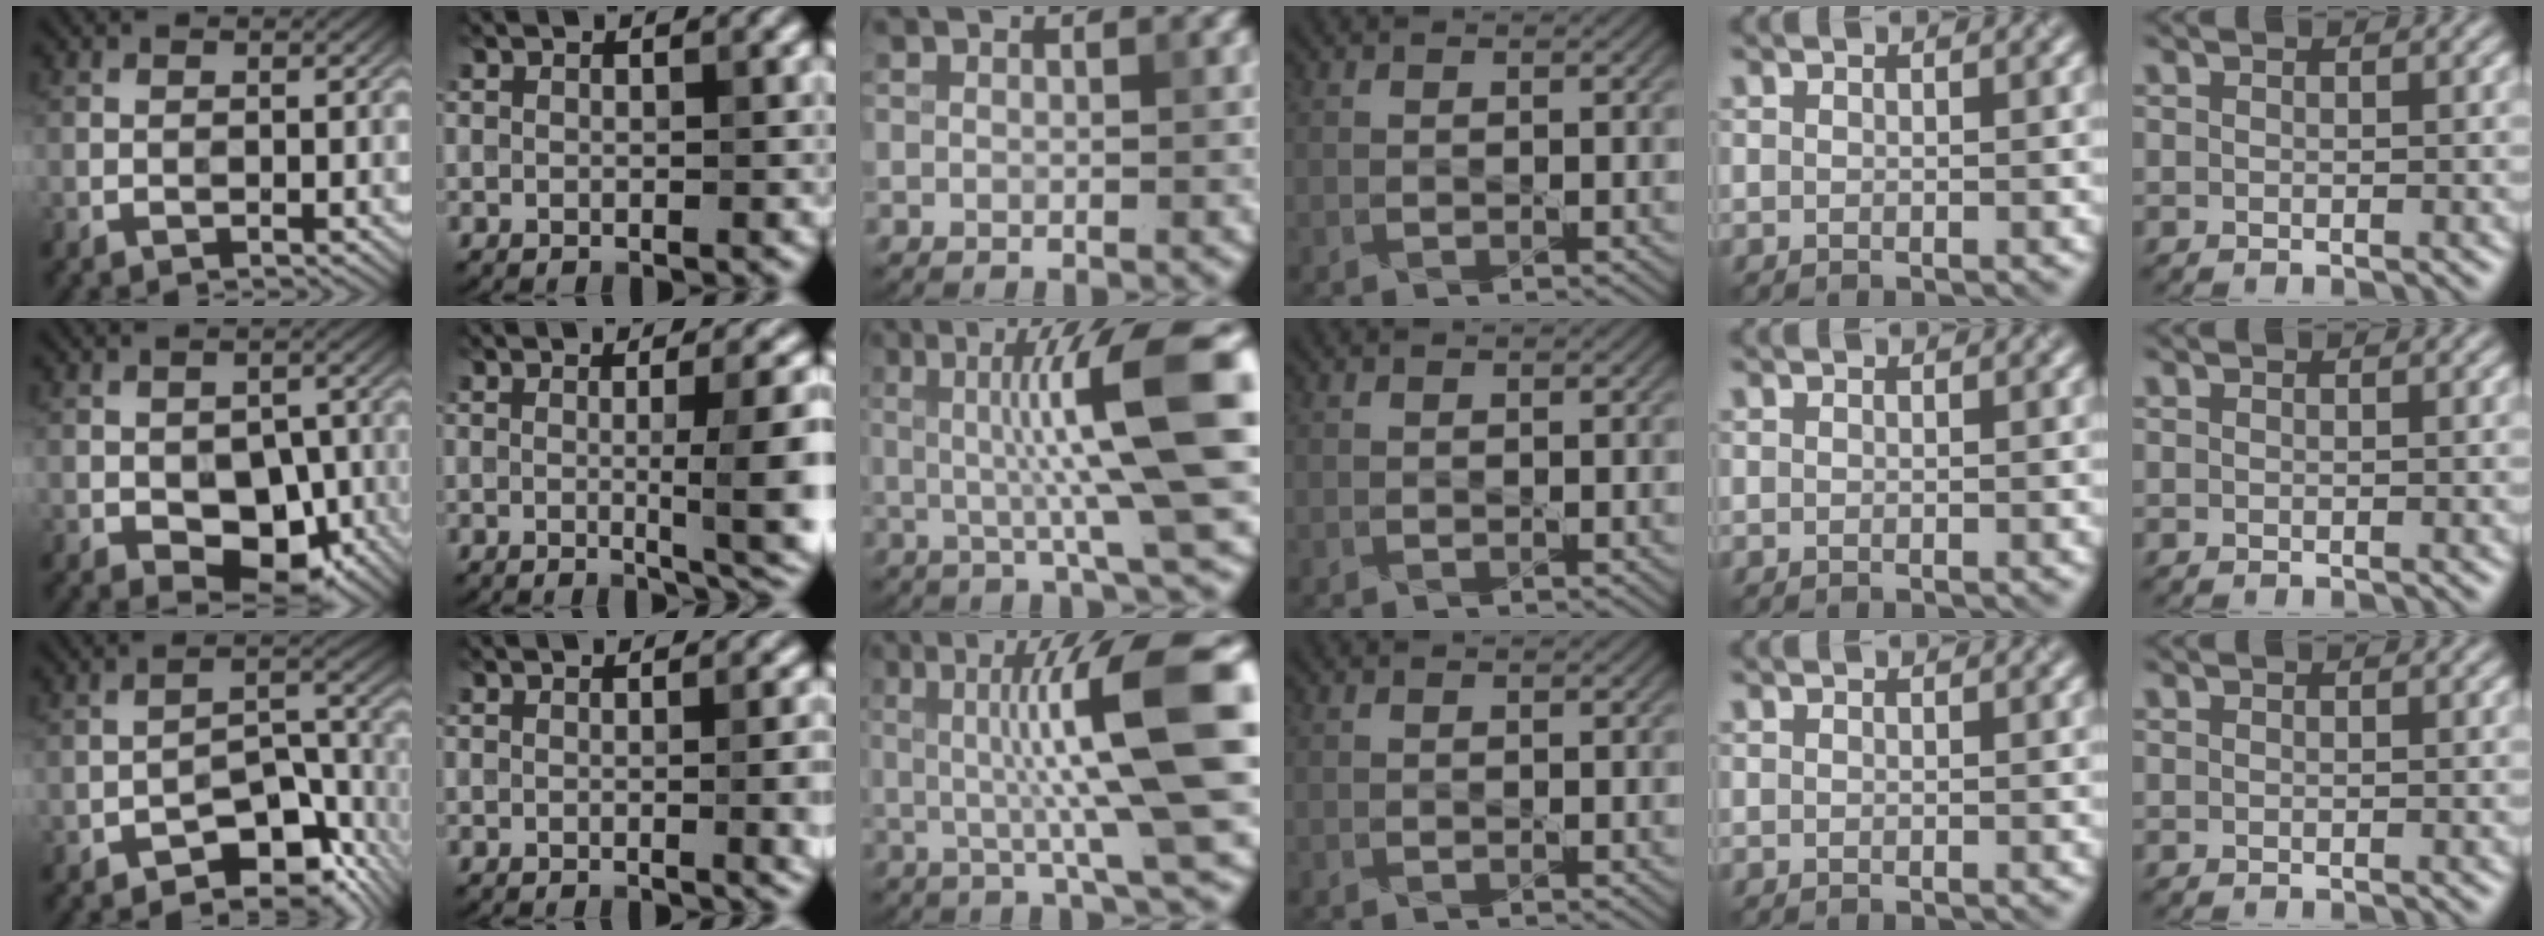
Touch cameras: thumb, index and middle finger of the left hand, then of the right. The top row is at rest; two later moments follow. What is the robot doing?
{"motion": "shake", "object": "plastic piggy bank"}